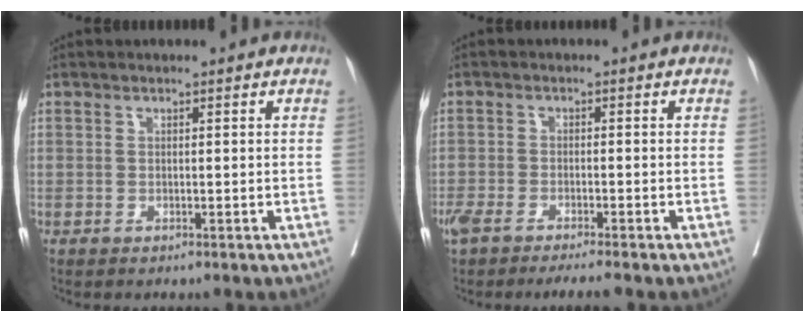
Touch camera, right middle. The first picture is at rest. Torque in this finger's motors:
{"motor_torque": [0.13, -0.16, 0.10, 0.06]}